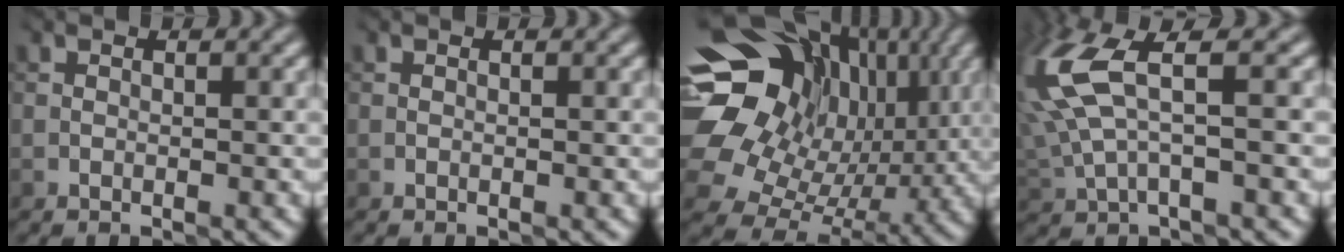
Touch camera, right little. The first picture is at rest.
{"total": 0.0}
{"total": 18.9, "force": [5.3, 15.7, 9.1], "torque": [-0.189, 0.043, 0.098]}
{"total": 7.8, "force": [2.9, 2.8, 6.7], "torque": [-0.175, 0.010, 0.056]}